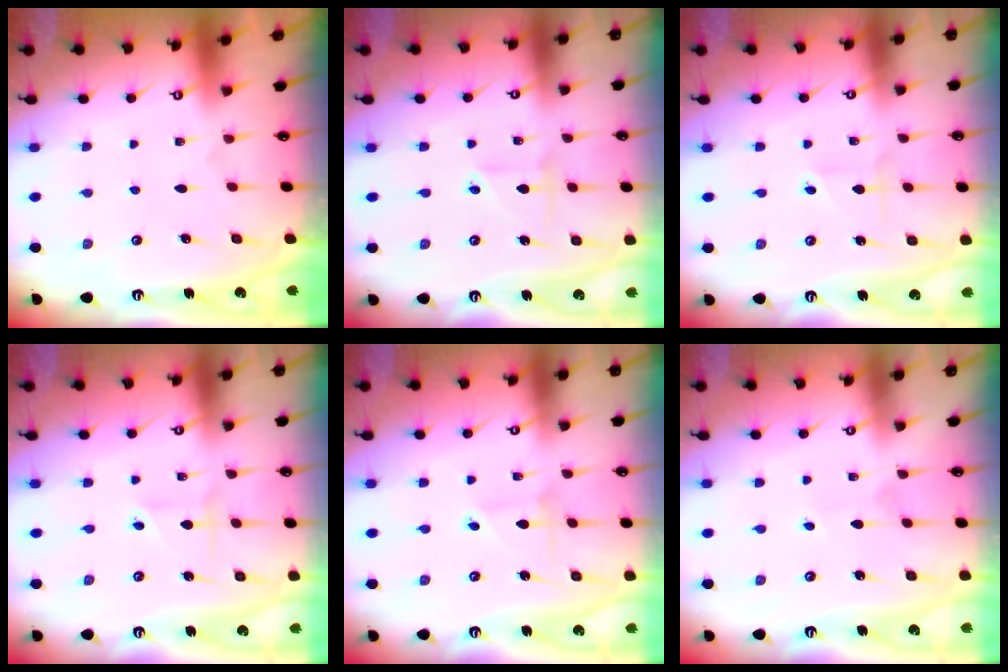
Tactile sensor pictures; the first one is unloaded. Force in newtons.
{"total": 2.5, "press": 2.3, "slide": 0.8}
{"total": 1.8, "press": 1.8, "slide": 0.1}
{"total": 2.0, "press": 1.9, "slide": 0.5}
{"total": 1.9, "press": 1.9, "slide": 0.3}
{"total": 1.8, "press": 1.8, "slide": 0.2}